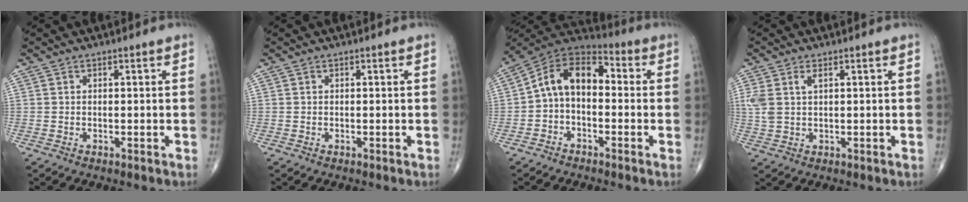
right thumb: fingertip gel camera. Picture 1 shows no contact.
{"total": 0.0}
{"total": 11.3, "force": [-0.5, 7.3, 8.6], "torque": [-0.127, 0.048, -0.026]}
{"total": 4.4, "force": [1.5, 2.2, 3.5], "torque": [-0.092, 0.009, 0.037]}